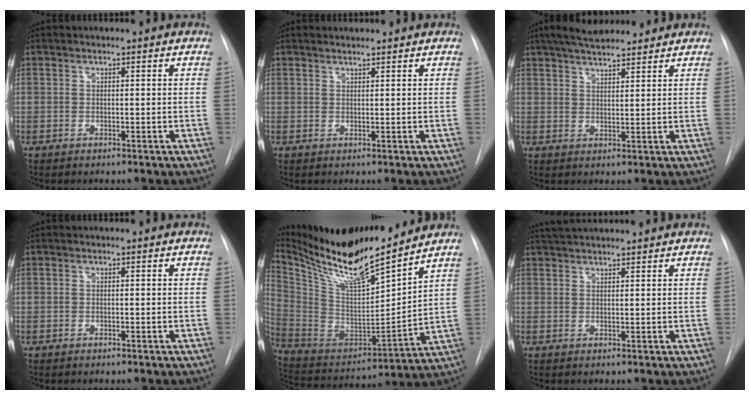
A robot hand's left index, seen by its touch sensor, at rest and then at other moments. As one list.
[{"total": 1.4, "force": [1.3, 0.1, 0.3], "torque": [-0.009, 0.007, 0.026]}, {"total": 9.7, "force": [8.3, 2.1, 4.7], "torque": [-0.076, 0.021, 0.128]}, {"total": 0.0}, {"total": 21.4, "force": [18.7, 1.3, 10.3], "torque": [-0.204, -0.027, 0.333]}, {"total": 6.4, "force": [6.0, 0.0, 2.2], "torque": [-0.039, 0.034, 0.093]}]